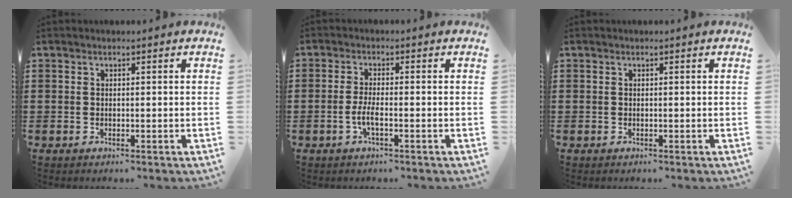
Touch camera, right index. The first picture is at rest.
{"total": 3.1, "force": [-1.2, 0.4, 2.9], "torque": [-0.066, -0.009, -0.025]}
{"total": 0.0}